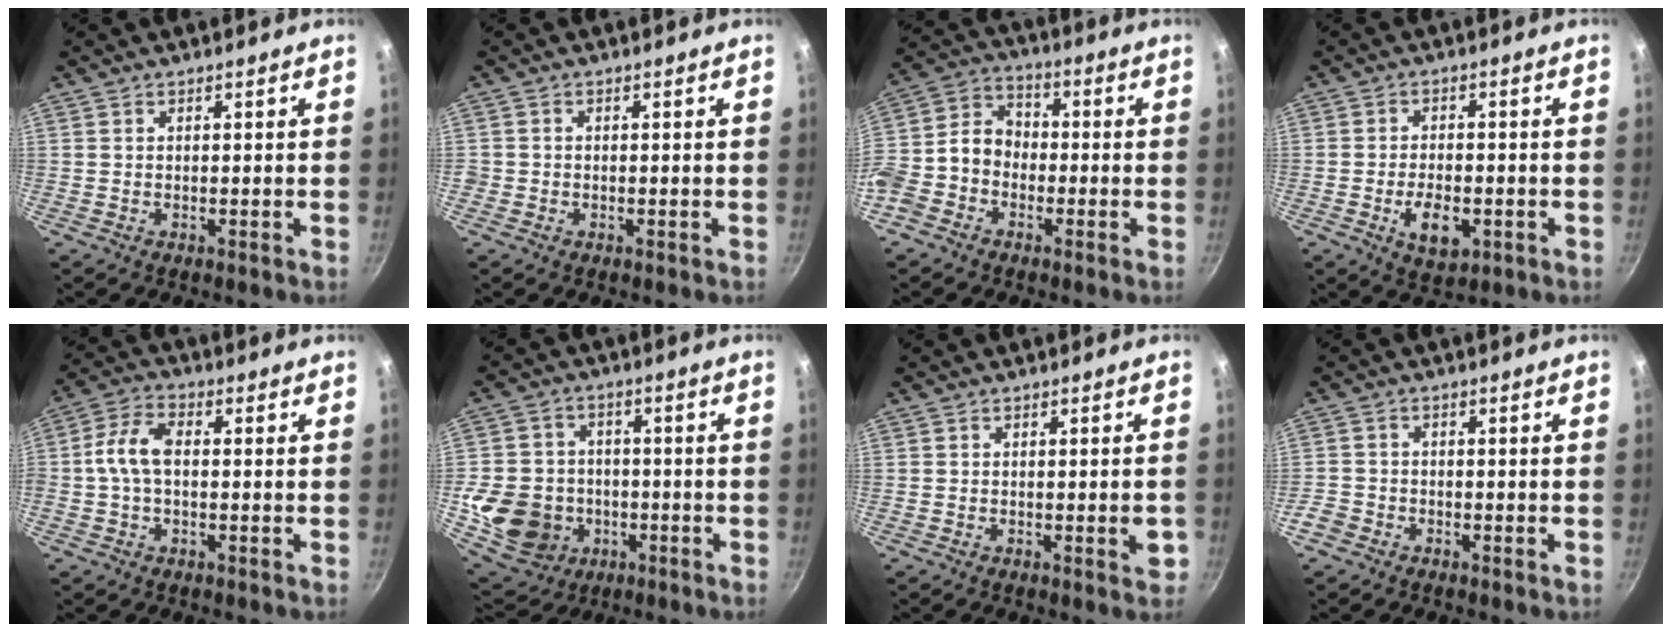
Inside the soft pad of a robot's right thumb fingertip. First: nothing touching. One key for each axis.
{"total": 0.9, "fx": -0.3, "fy": 0.8, "fz": 0.2, "tx": -0.003, "ty": 0.002, "tz": -0.008}
{"total": 11.6, "fx": -3.9, "fy": 9.2, "fz": 5.9, "tx": -0.093, "ty": 0.054, "tz": -0.094}
{"total": 7.1, "fx": -2.2, "fy": 3.9, "fz": 5.5, "tx": -0.081, "ty": 0.005, "tz": -0.032}
{"total": 7.1, "fx": -0.3, "fy": 4.2, "fz": 5.7, "tx": -0.116, "ty": 0.030, "tz": -0.016}
{"total": 14.5, "fx": -3.8, "fy": 12.4, "fz": 6.6, "tx": -0.108, "ty": 0.029, "tz": -0.054}
{"total": 3.1, "fx": -0.9, "fy": 1.1, "fz": 2.7, "tx": -0.025, "ty": 0.003, "tz": -0.013}
{"total": 3.5, "fx": -2.5, "fy": 2.2, "fz": 1.1, "tx": -0.026, "ty": 0.022, "tz": -0.050}